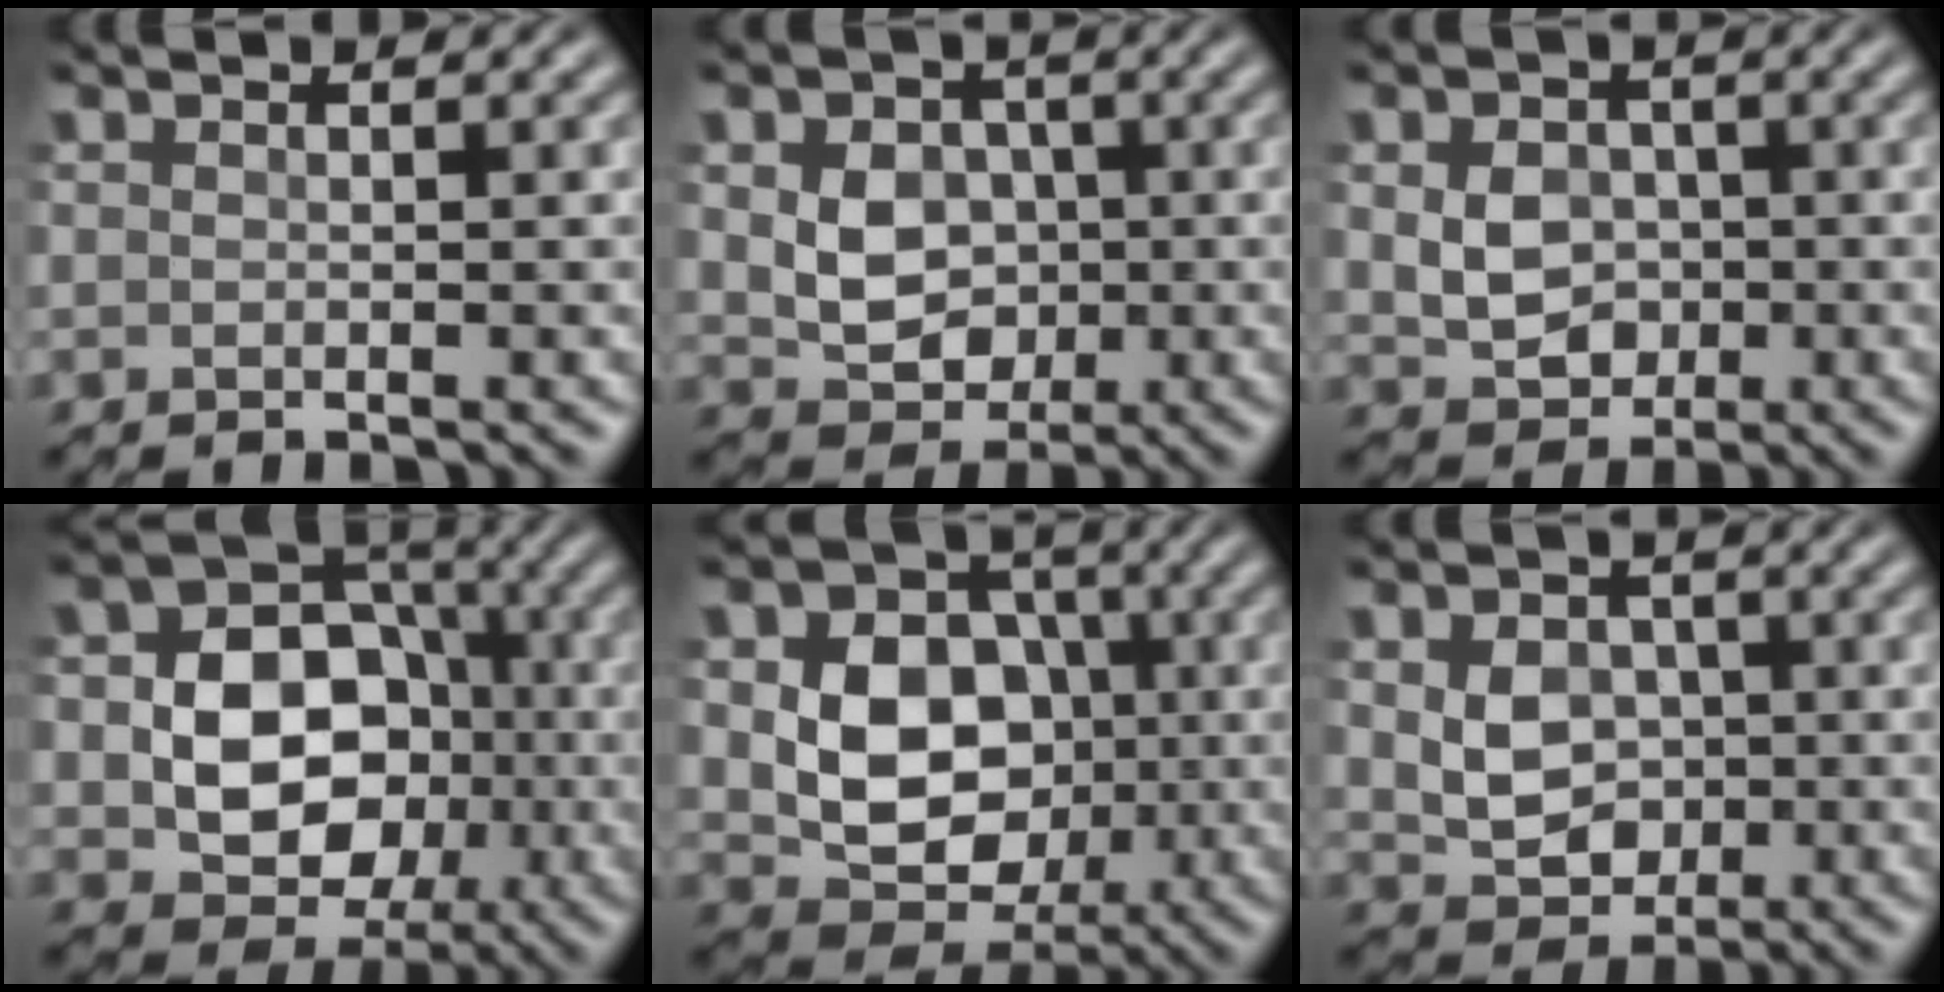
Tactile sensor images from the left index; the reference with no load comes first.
{"total": 5.4, "force": [-0.1, 4.3, 3.2], "torque": [-0.057, -0.007, -0.003]}
{"total": 4.4, "force": [-0.4, 3.5, 2.6], "torque": [-0.046, -0.008, -0.006]}
{"total": 9.5, "force": [-1.4, 7.4, 5.8], "torque": [-0.085, -0.002, -0.031]}
{"total": 8.9, "force": [-0.3, 6.9, 5.5], "torque": [-0.100, -0.012, -0.010]}
{"total": 4.8, "force": [-0.2, 3.8, 3.0], "torque": [-0.058, -0.009, -0.003]}